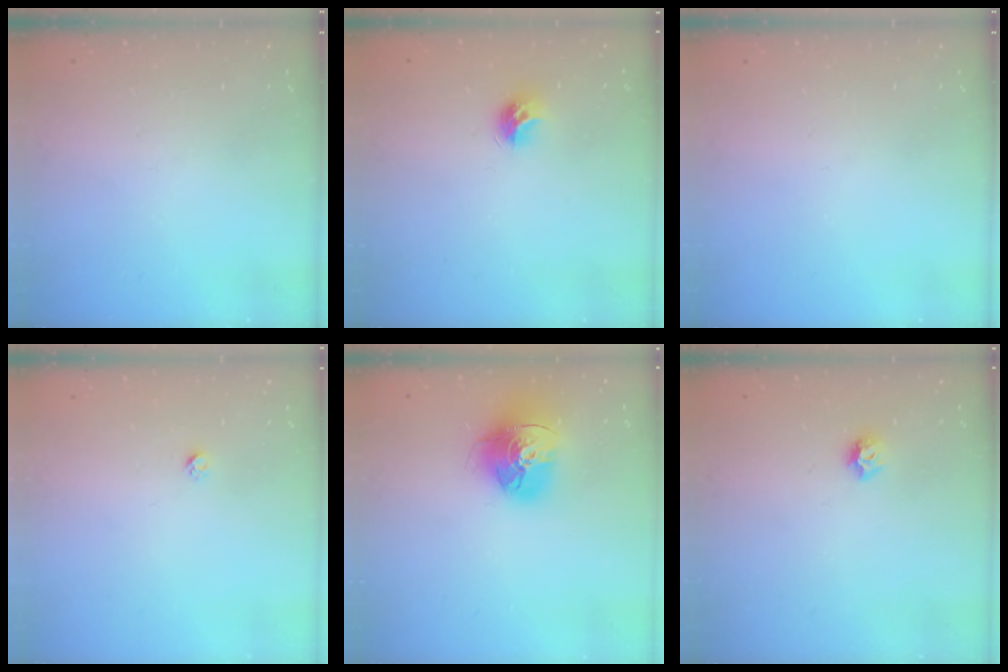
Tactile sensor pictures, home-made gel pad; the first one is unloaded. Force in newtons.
{"total": 7.5, "press": 7.5, "slide": 0.1}
{"total": 0.0}
{"total": 1.9, "press": 1.9, "slide": 0.1}
{"total": 15.3, "press": 15.3, "slide": 1.5}
{"total": 5.8, "press": 5.8, "slide": 0.7}